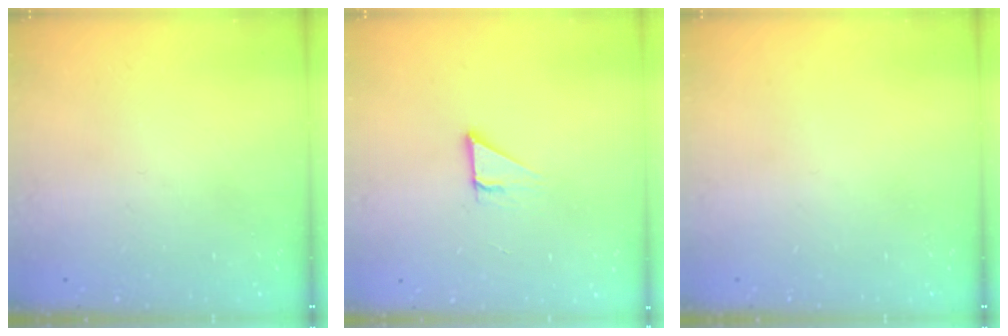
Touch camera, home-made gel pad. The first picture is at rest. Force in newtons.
{"total": 2.9, "press": 2.9, "slide": 0.2}
{"total": 0.0}